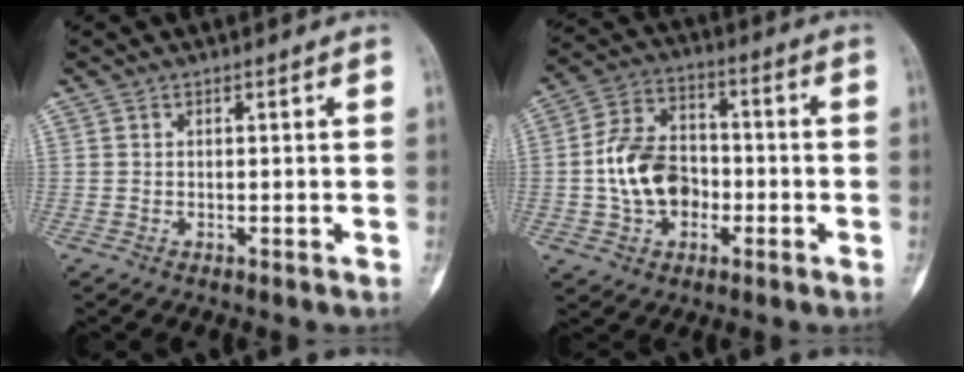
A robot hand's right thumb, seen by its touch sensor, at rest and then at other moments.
{"total": 12.4, "force": [-2.0, 9.1, 8.3], "torque": [-0.124, 0.034, -0.042]}